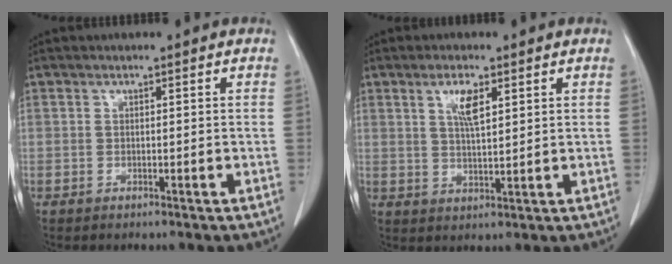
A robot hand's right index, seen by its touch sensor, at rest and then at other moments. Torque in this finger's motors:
{"motor_torque": [0.36, 0.34, 0.09, 0.07]}